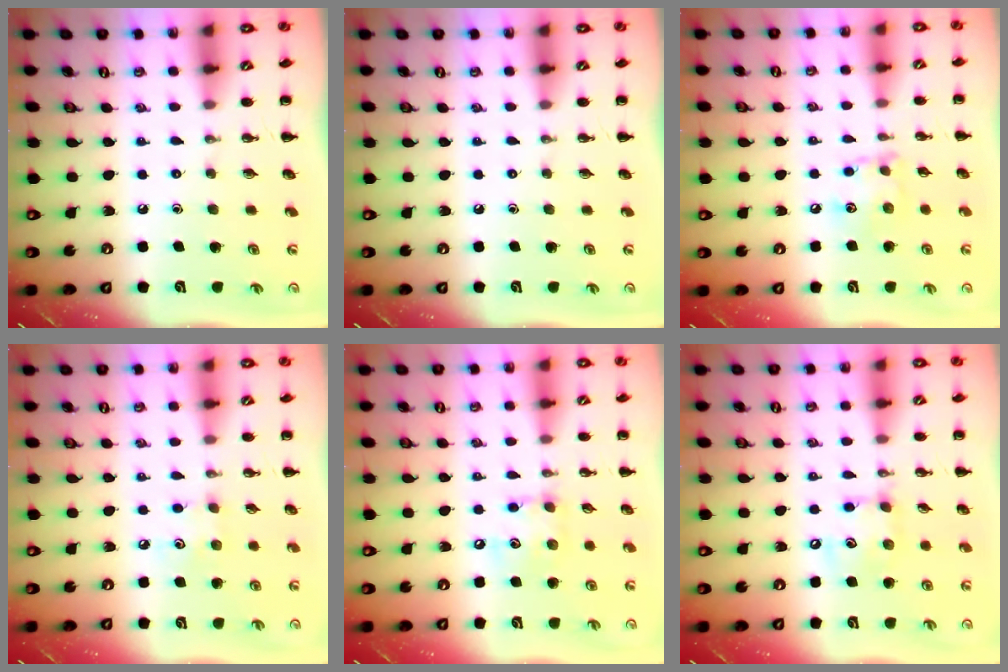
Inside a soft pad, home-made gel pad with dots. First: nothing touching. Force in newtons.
{"total": 0.0}
{"total": 8.3, "press": 8.2, "slide": 0.4}
{"total": 4.5, "press": 4.4, "slide": 1.1}
{"total": 8.0, "press": 8.0, "slide": 0.8}
{"total": 8.9, "press": 8.9, "slide": 0.9}